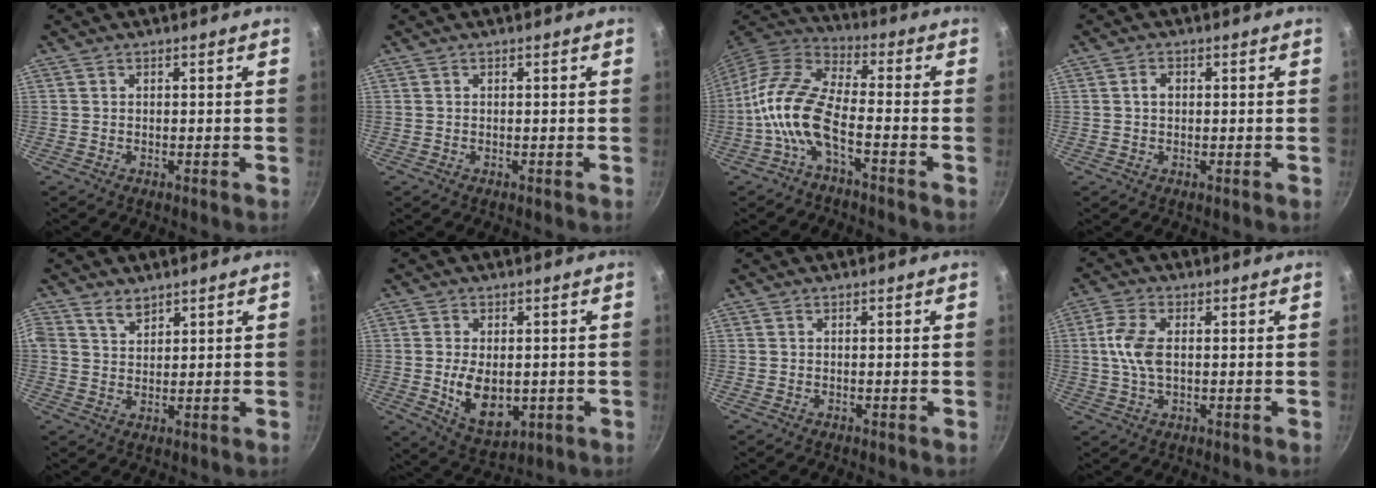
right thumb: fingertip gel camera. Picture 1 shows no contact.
{"total": 0.0}
{"total": 12.0, "force": [-4.4, 4.8, 10.0], "torque": [-0.207, 0.042, -0.100]}
{"total": 1.8, "force": [0.2, 1.4, 1.2], "torque": [-0.015, 0.005, 0.003]}
{"total": 3.4, "force": [2.5, 1.9, 1.3], "torque": [-0.018, -0.014, 0.045]}
{"total": 9.8, "force": [-1.0, 6.0, 7.7], "torque": [-0.117, -0.010, 0.003]}
{"total": 0.0}
{"total": 7.0, "force": [0.5, 3.9, 5.9], "torque": [-0.120, 0.008, 0.007]}